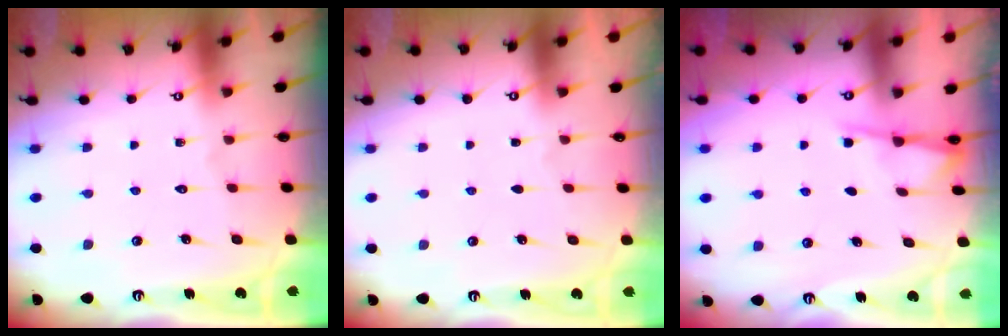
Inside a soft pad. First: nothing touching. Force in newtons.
{"total": 0.9, "press": 0.9, "slide": 0.1}
{"total": 1.8, "press": 1.7, "slide": 0.4}